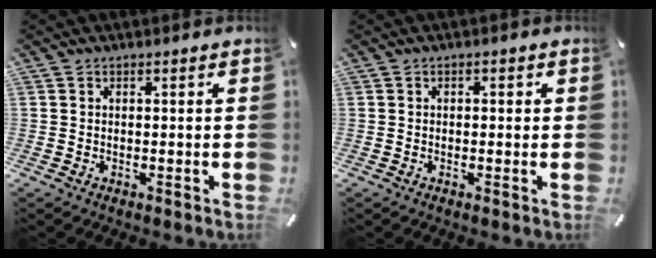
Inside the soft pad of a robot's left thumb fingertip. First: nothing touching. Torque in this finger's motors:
{"motor_torque": [-0.06, -0.43, -0.15, 0.19, -0.04]}